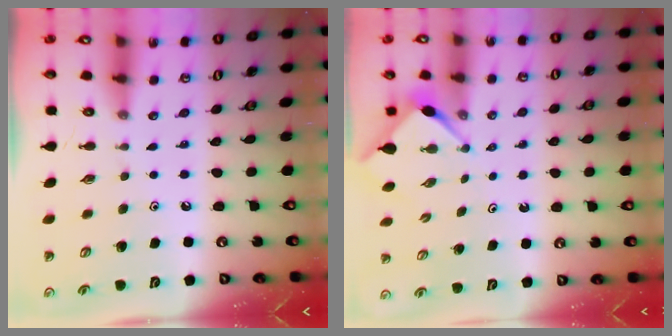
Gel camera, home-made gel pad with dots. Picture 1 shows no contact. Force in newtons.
{"total": 2.7, "press": 2.7, "slide": 0.3}